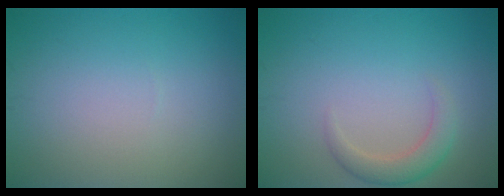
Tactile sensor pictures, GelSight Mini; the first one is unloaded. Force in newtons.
{"total": 2.4, "press": 2.4, "slide": 0.2}